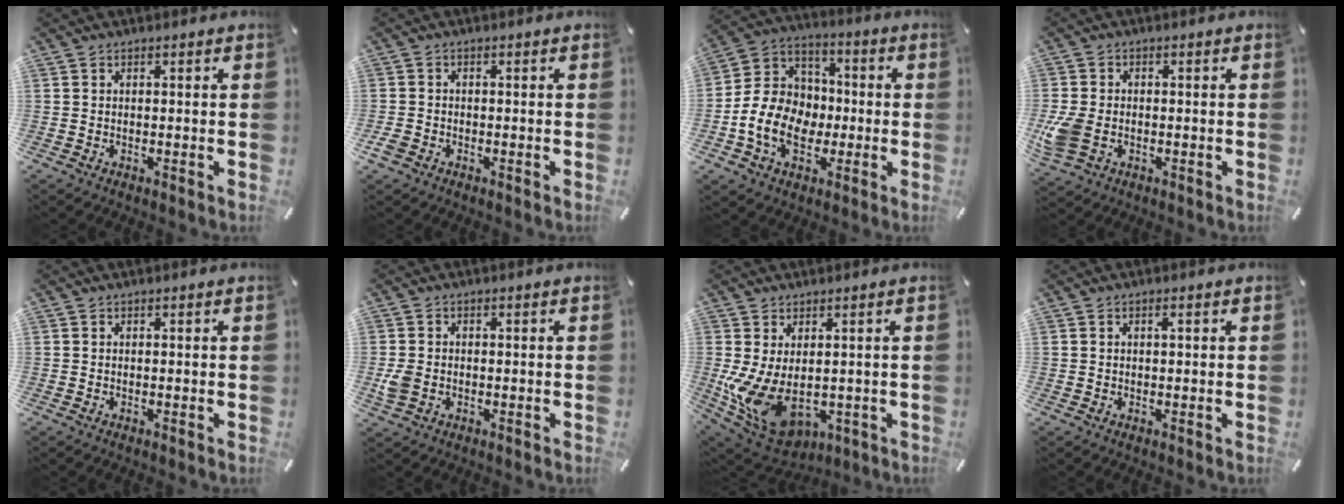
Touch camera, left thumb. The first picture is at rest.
{"total": 2.4, "force": [-1.5, 1.6, 1.0], "torque": [-0.030, 0.000, -0.031]}
{"total": 13.3, "force": [-3.5, 10.9, 6.8], "torque": [-0.157, 0.022, -0.061]}
{"total": 6.6, "force": [-1.5, 4.8, 4.3], "torque": [-0.102, 0.006, -0.026]}
{"total": 0.0}
{"total": 3.6, "force": [-0.8, 2.8, 2.3], "torque": [-0.052, 0.003, -0.016]}
{"total": 11.5, "force": [-1.5, 7.1, 8.9], "torque": [-0.202, -0.009, -0.019]}
{"total": 0.8, "force": [0.3, 0.4, 0.7], "torque": [-0.014, 0.003, 0.004]}